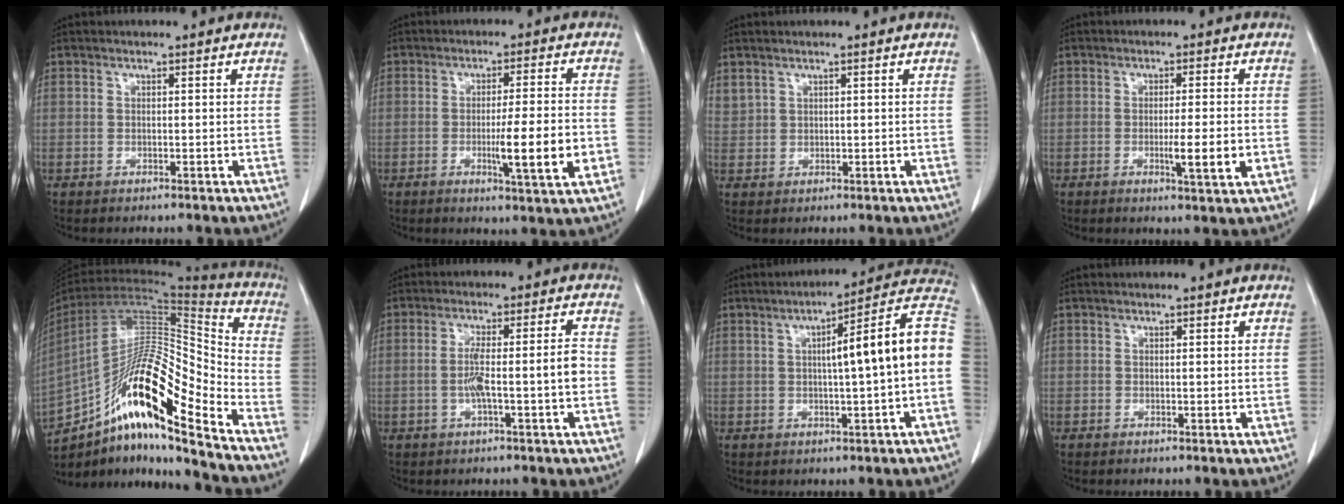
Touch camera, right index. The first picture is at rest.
{"total": 9.1, "force": [-2.3, -0.1, 8.8], "torque": [-0.131, -0.015, -0.036]}
{"total": 1.7, "force": [1.4, 1.0, 0.4], "torque": [-0.009, 0.011, 0.034]}
{"total": 5.5, "force": [-1.4, 0.0, 5.3], "torque": [-0.083, -0.010, -0.018]}
{"total": 21.0, "force": [-13.5, 2.3, 15.9], "torque": [-0.280, 0.013, -0.240]}
{"total": 6.6, "force": [-1.5, -0.2, 6.5], "torque": [-0.118, 0.016, -0.022]}
{"total": 13.5, "force": [0.5, 0.1, 13.4], "torque": [-0.181, 0.035, 0.000]}
{"total": 0.0}